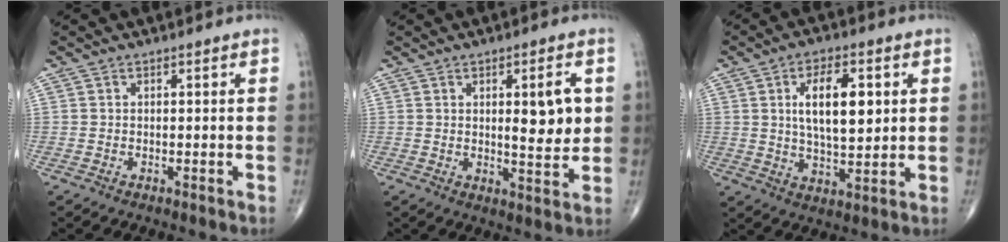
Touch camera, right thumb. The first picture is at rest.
{"total": 8.1, "force": [1.6, 2.6, 7.5], "torque": [-0.096, -0.015, 0.026]}
{"total": 11.8, "force": [2.7, 5.3, 10.1], "torque": [-0.154, -0.011, 0.048]}